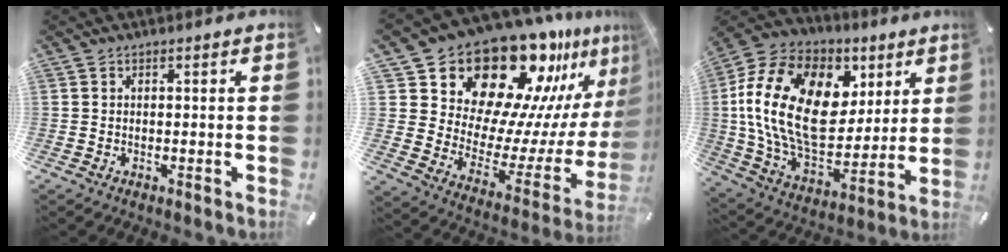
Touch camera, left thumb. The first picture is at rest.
{"total": 25.4, "force": [20.8, 11.9, 8.7], "torque": [-0.107, -0.186, 0.371]}
{"total": 23.2, "force": [4.5, 16.2, 16.0], "torque": [-0.307, -0.016, 0.084]}